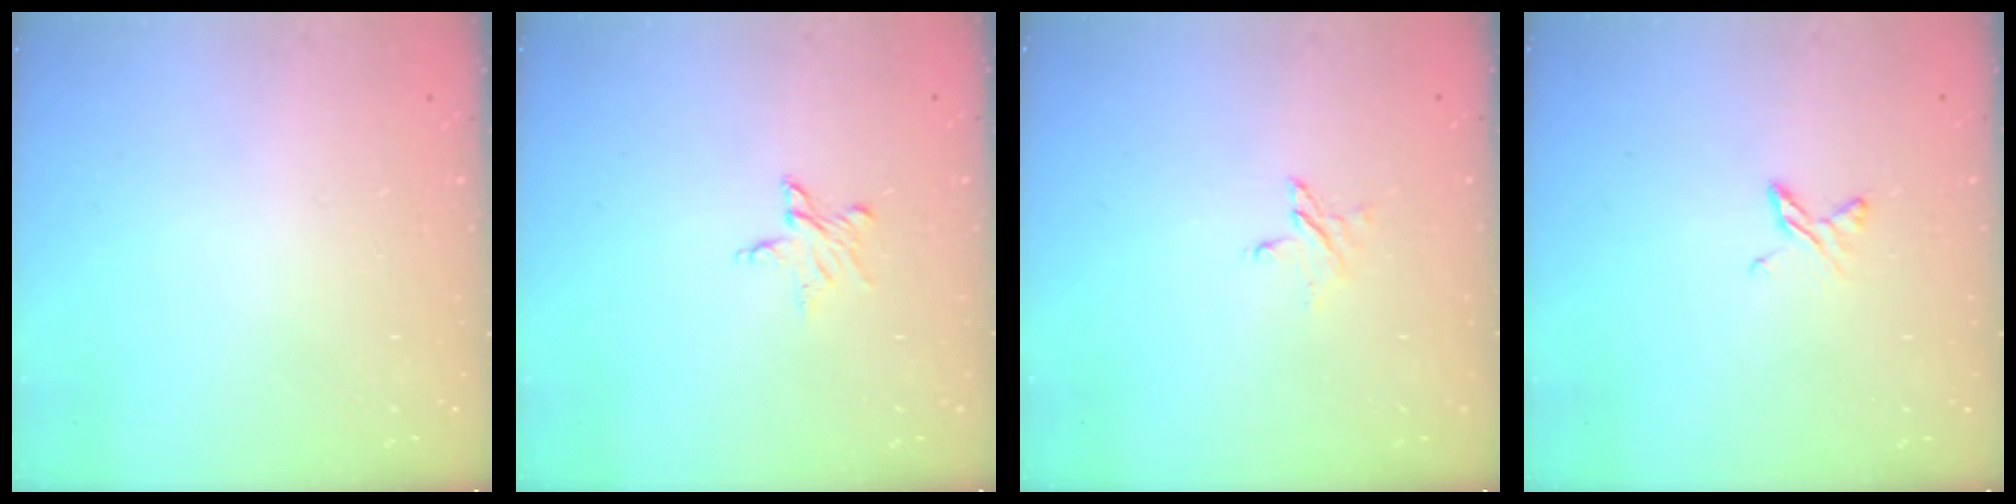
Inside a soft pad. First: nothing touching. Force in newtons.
{"total": 3.5, "press": 3.4, "slide": 0.3}
{"total": 3.6, "press": 3.5, "slide": 0.3}
{"total": 4.2, "press": 4.2, "slide": 0.6}